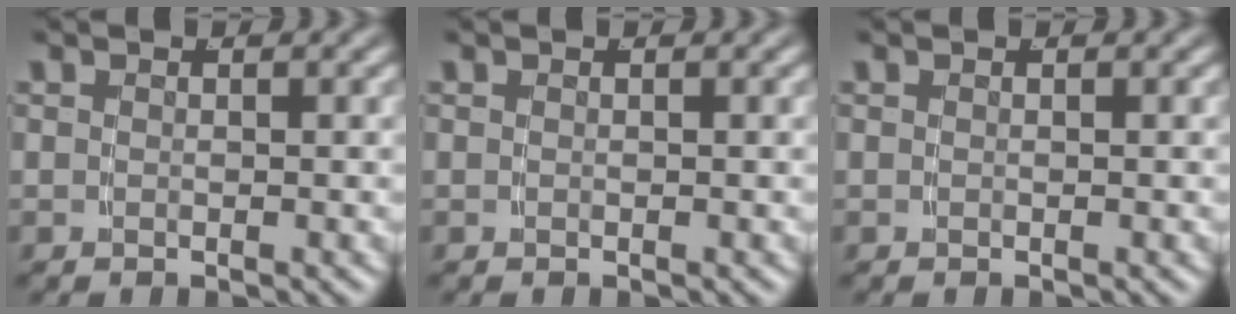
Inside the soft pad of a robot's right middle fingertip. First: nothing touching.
{"total": 0.0}
{"total": 0.0}